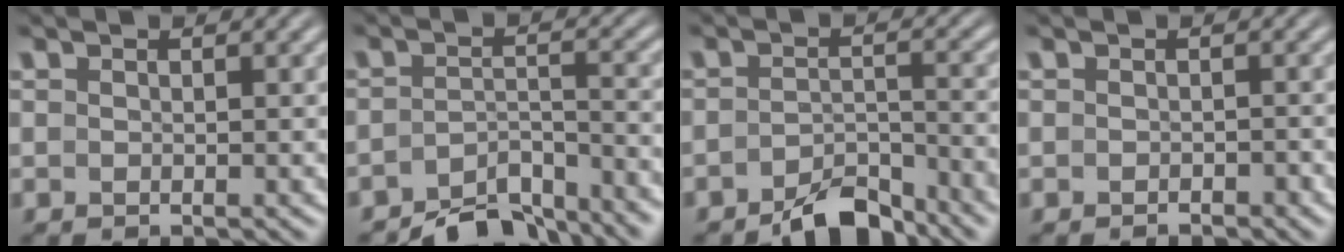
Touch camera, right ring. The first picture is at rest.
{"total": 6.2, "force": [-5.7, 1.4, 1.9], "torque": [-0.023, -0.013, -0.092]}
{"total": 4.5, "force": [-4.2, 0.9, 1.6], "torque": [-0.019, -0.004, -0.072]}
{"total": 1.1, "force": [-1.1, 0.0, 0.1], "torque": [0.002, -0.003, -0.015]}